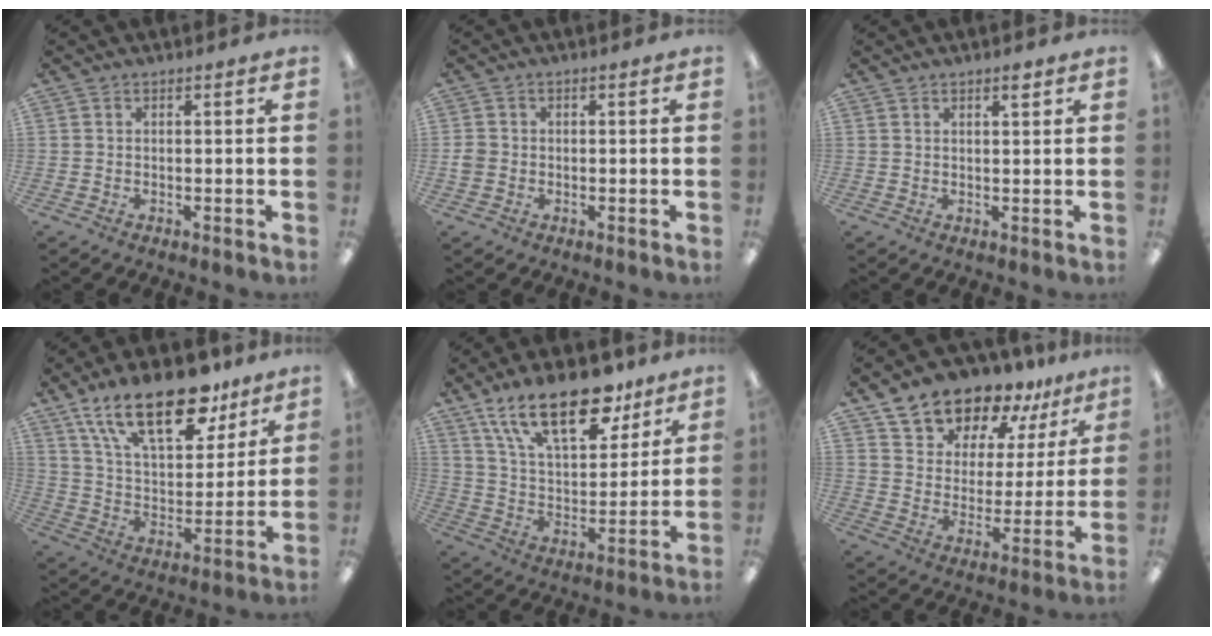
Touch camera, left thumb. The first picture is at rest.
{"total": 2.2, "force": [-0.4, 2.0, 0.8], "torque": [-0.014, 0.004, -0.009]}
{"total": 2.1, "force": [1.6, 0.5, 1.2], "torque": [-0.017, -0.002, 0.026]}
{"total": 22.7, "force": [14.6, 10.1, 14.1], "torque": [-0.227, -0.069, 0.252]}
{"total": 21.5, "force": [14.0, 9.6, 13.2], "torque": [-0.217, -0.062, 0.241]}
{"total": 14.3, "force": [12.8, 5.9, 2.8], "torque": [-0.072, -0.099, 0.240]}